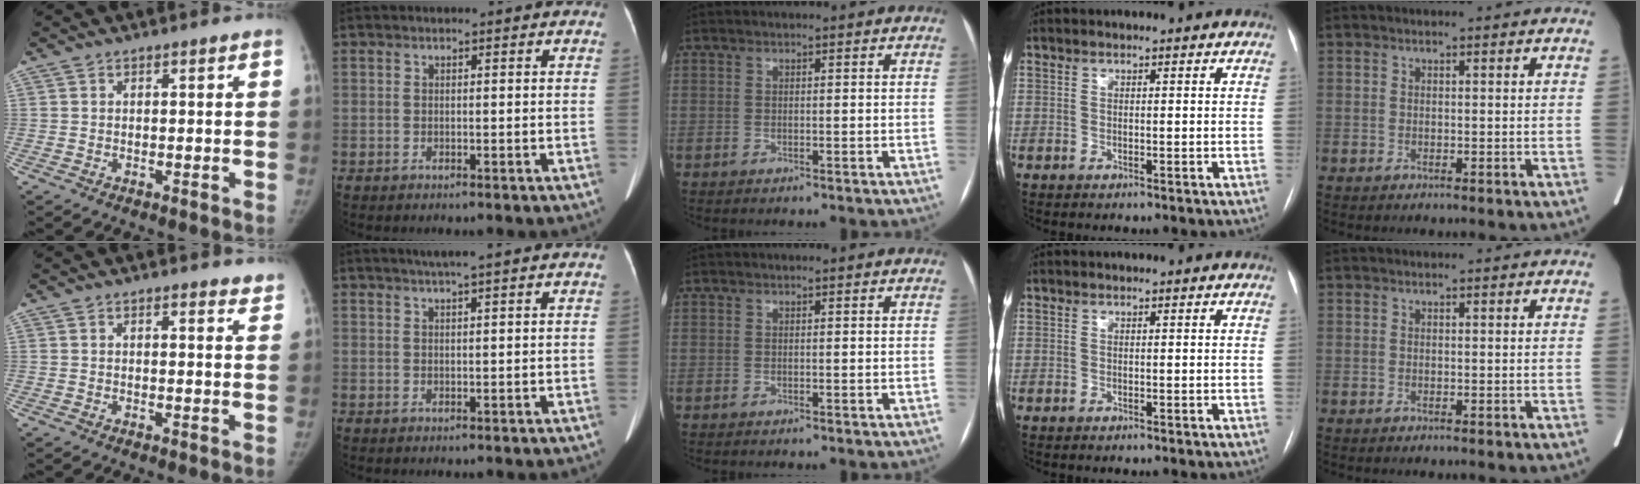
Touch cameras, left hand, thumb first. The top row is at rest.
{"thumb": {"total": 3.3, "force": [2.9, 1.0, 1.2], "torque": [0.006, -0.011, 0.025]}, "index": {"total": 2.3, "force": [1.7, -0.6, 1.5], "torque": [-0.027, 0.006, 0.030]}}